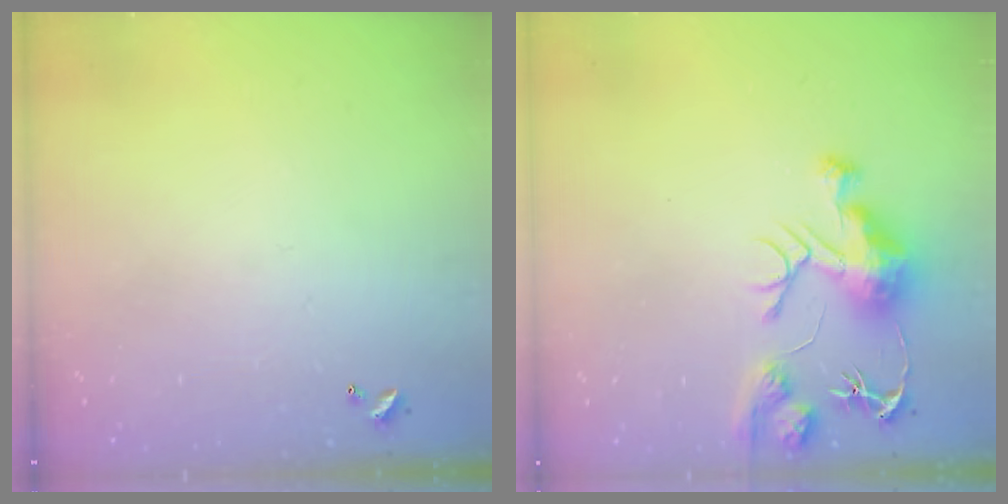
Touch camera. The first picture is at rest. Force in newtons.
{"total": 12.3, "press": 12.3, "slide": 1.1}